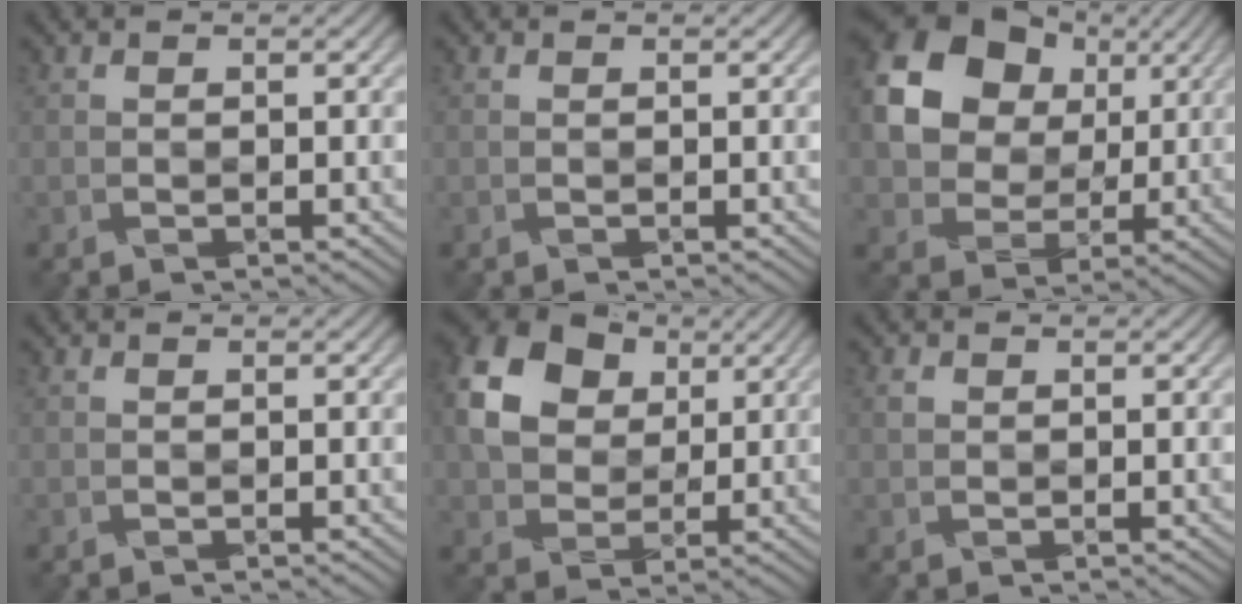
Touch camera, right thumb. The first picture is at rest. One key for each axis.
{"total": 0.0}
{"total": 15.5, "fx": 5.5, "fy": 11.9, "fz": 8.3, "tx": -0.195, "ty": 0.041, "tz": 0.107}
{"total": 0.0}
{"total": 11.4, "fx": 4.0, "fy": 8.4, "fz": 6.6, "tx": -0.161, "ty": 0.018, "tz": 0.072}
{"total": 0.8, "fx": 0.4, "fy": 0.6, "fz": 0.3, "tx": -0.006, "ty": 0.000, "tz": 0.007}